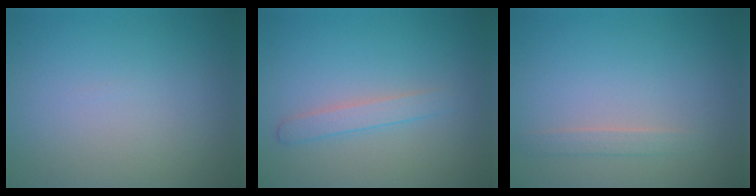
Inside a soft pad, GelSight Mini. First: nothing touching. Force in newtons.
{"total": 1.8, "press": 1.8, "slide": 0.1}
{"total": 1.1, "press": 1.1, "slide": 0.1}